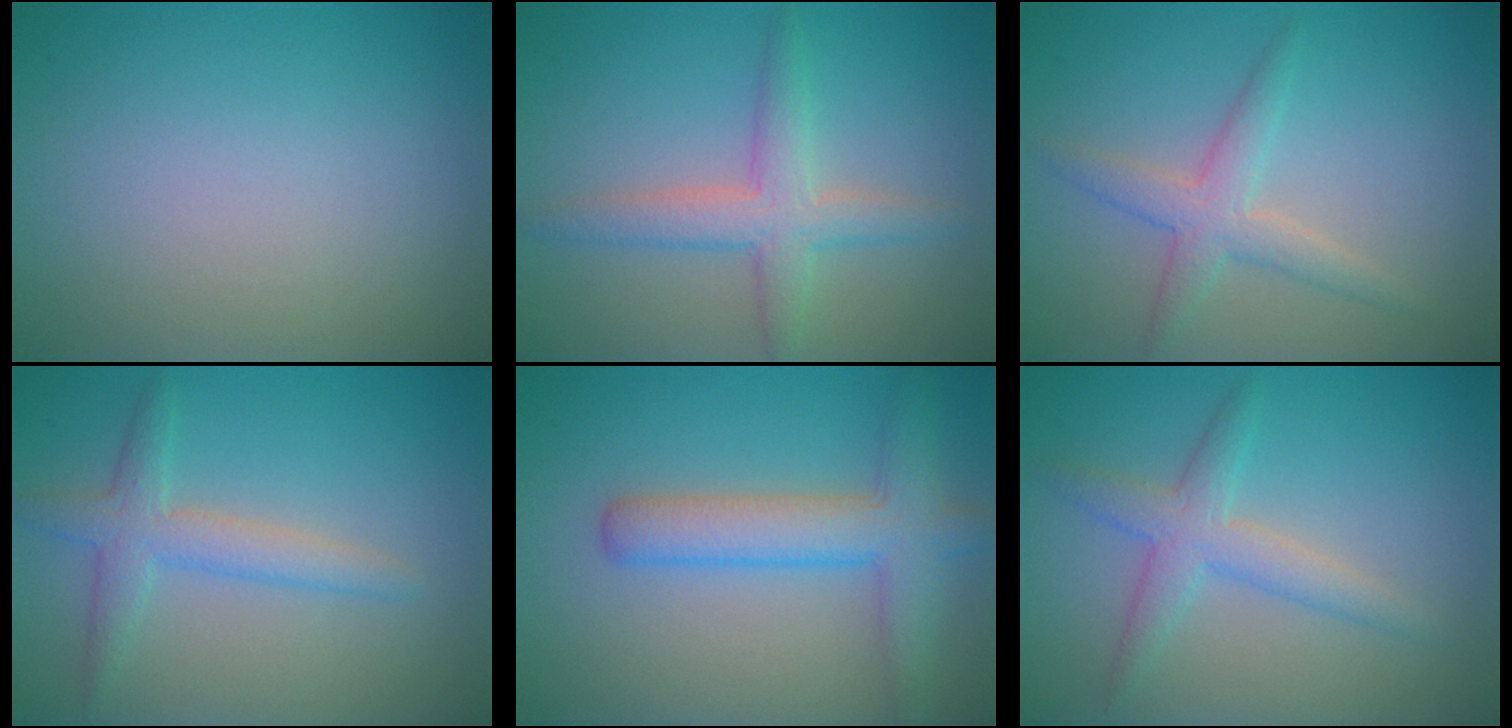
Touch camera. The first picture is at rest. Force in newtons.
{"total": 3.7, "press": 3.7, "slide": 0.1}
{"total": 3.0, "press": 3.0, "slide": 0.1}
{"total": 3.1, "press": 3.1, "slide": 0.1}
{"total": 4.9, "press": 4.9, "slide": 0.3}
{"total": 3.1, "press": 3.1, "slide": 0.1}